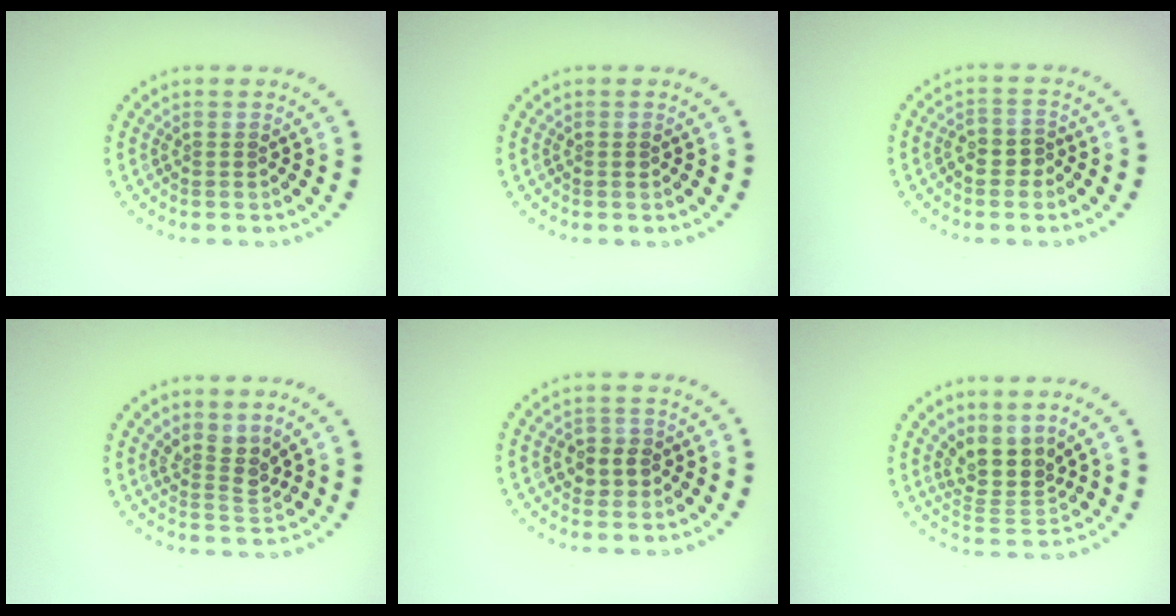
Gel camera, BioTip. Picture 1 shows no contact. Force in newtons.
{"total": 0.6, "press": 0.6, "slide": 0.0}
{"total": 2.4, "press": 2.2, "slide": 0.8}
{"total": 2.5, "press": 1.9, "slide": 1.6}
{"total": 2.3, "press": 2.2, "slide": 0.7}
{"total": 3.8, "press": 2.9, "slide": 2.5}